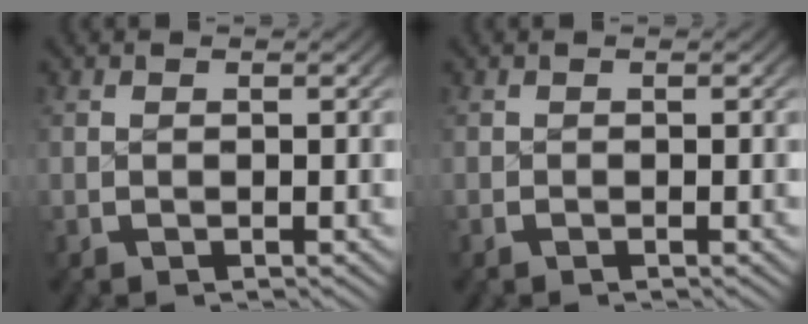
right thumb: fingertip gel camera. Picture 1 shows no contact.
{"total": 0.0}